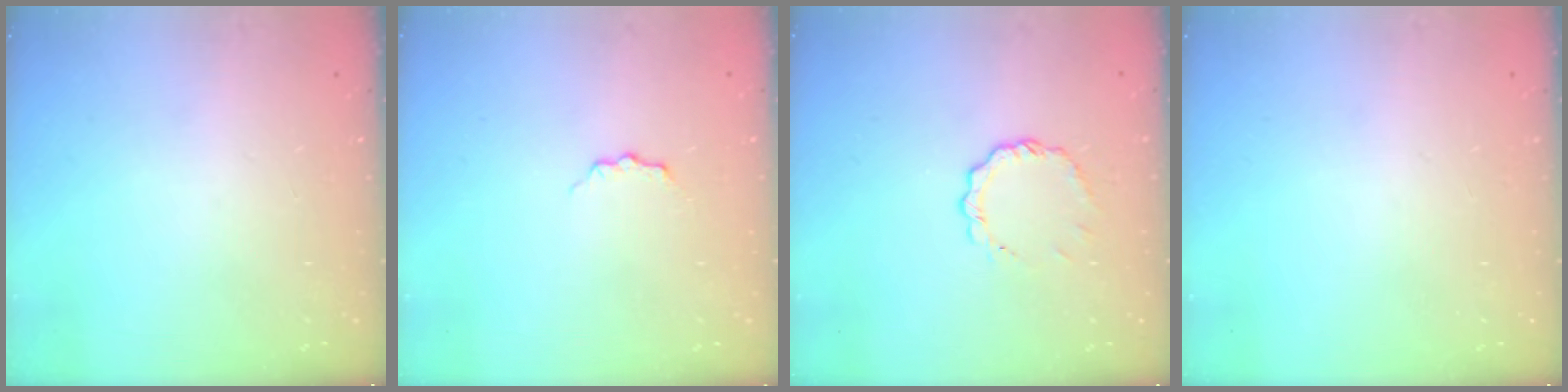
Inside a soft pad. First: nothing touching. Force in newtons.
{"total": 3.7, "press": 3.7, "slide": 0.4}
{"total": 5.9, "press": 5.9, "slide": 0.4}
{"total": 0.0}